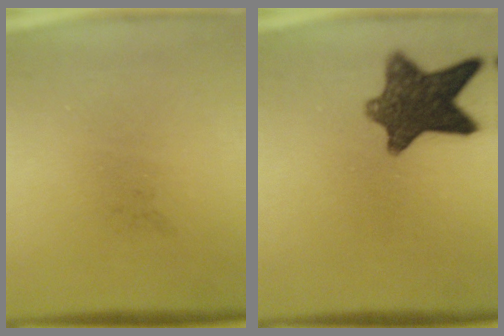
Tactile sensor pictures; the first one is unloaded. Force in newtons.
{"total": 11.0}